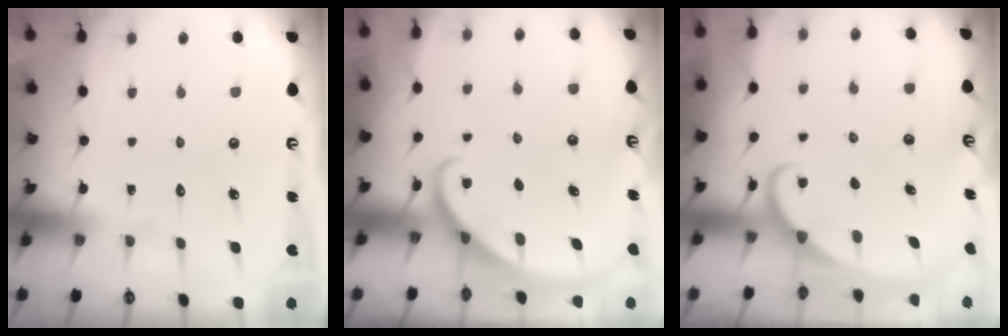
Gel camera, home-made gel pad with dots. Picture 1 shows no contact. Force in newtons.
{"total": 2.7, "press": 2.7, "slide": 0.2}
{"total": 1.9, "press": 1.9, "slide": 0.3}